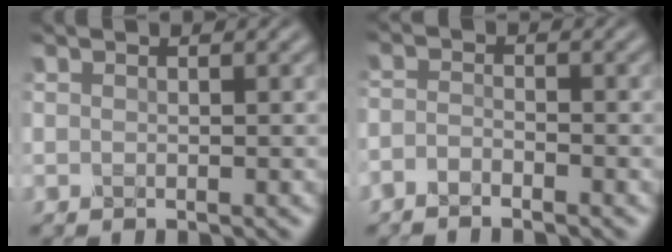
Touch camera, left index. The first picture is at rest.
{"total": 1.6, "force": [-1.4, 0.4, 0.7], "torque": [-0.016, -0.001, -0.036]}